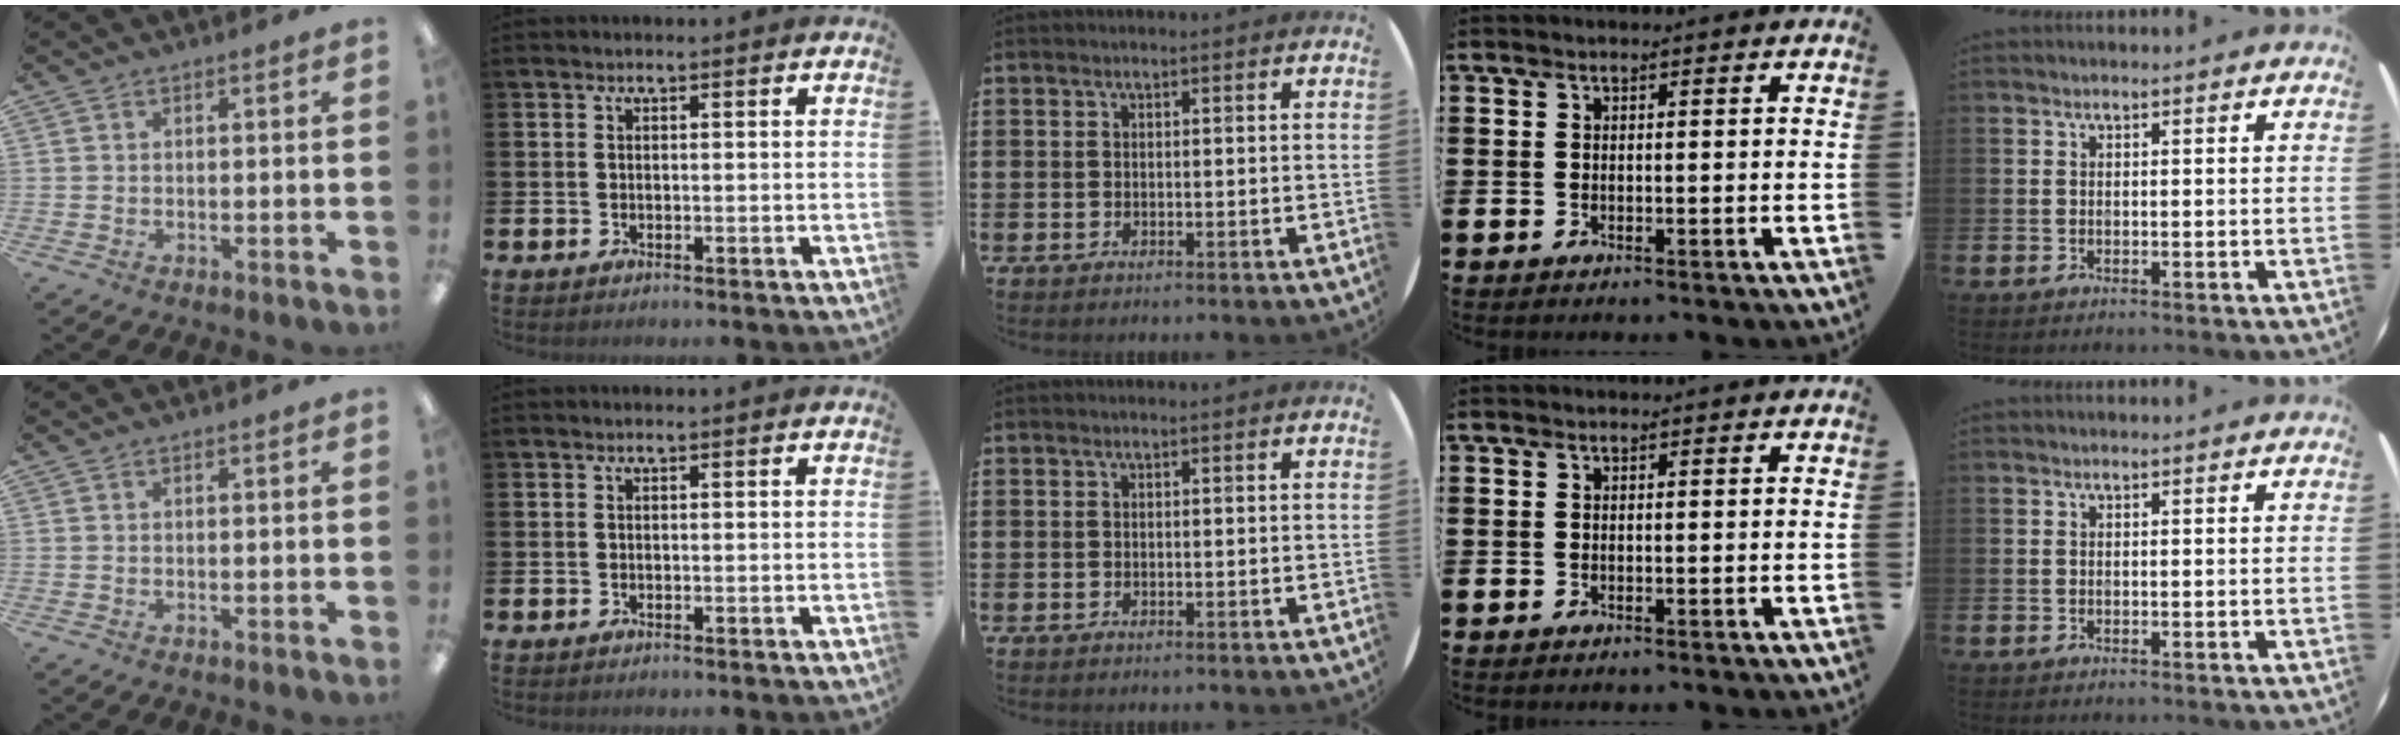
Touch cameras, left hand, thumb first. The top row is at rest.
{}